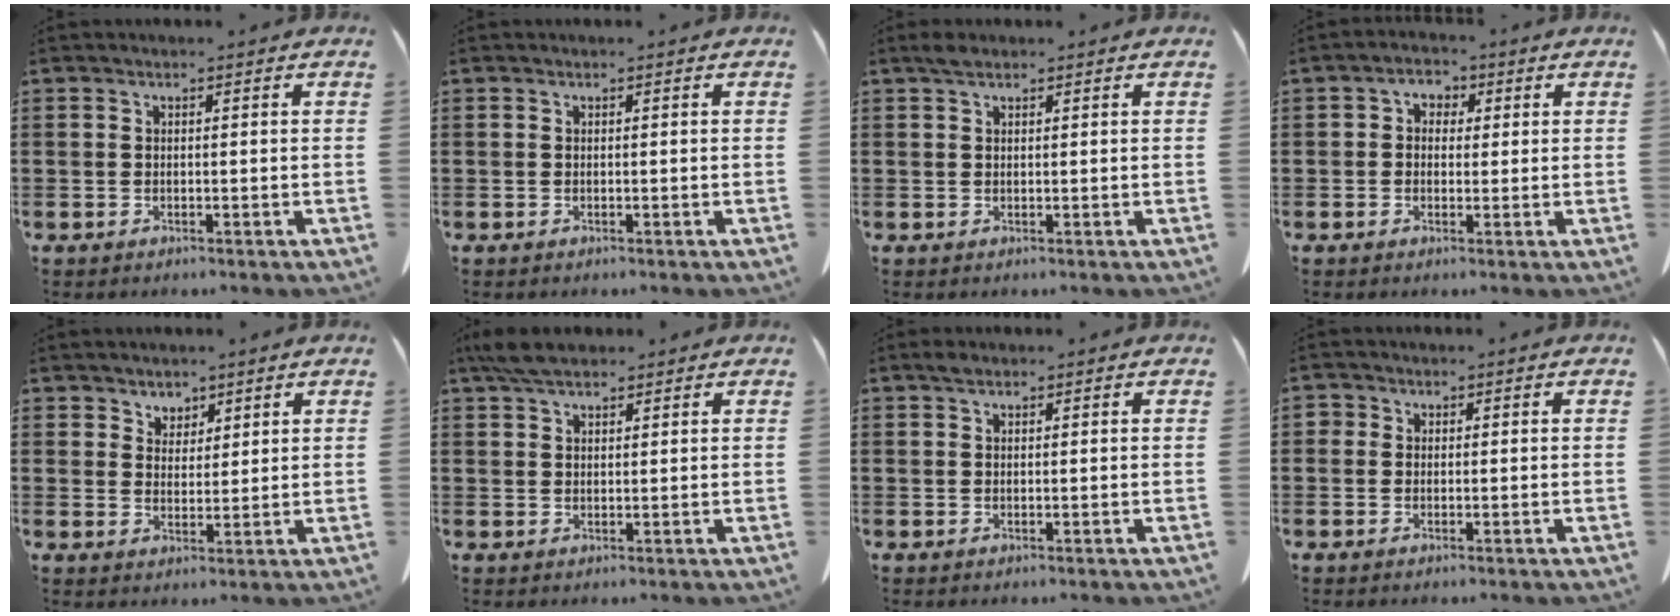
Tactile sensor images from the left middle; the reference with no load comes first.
{"total": 0.0}
{"total": 1.4, "force": [1.0, 0.6, 0.7], "torque": [-0.017, 0.003, 0.019]}
{"total": 2.1, "force": [0.0, 1.8, 0.9], "torque": [-0.027, 0.010, -0.004]}
{"total": 3.2, "force": [2.7, 1.8, 0.0], "torque": [-0.012, 0.003, 0.051]}
{"total": 4.2, "force": [3.3, 1.4, 2.2], "torque": [-0.050, 0.003, 0.062]}
{"total": 0.9, "force": [0.6, 0.4, 0.5], "torque": [-0.012, 0.003, 0.011]}
{"total": 0.9, "force": [0.0, 0.9, 0.2], "torque": [-0.007, 0.005, -0.001]}